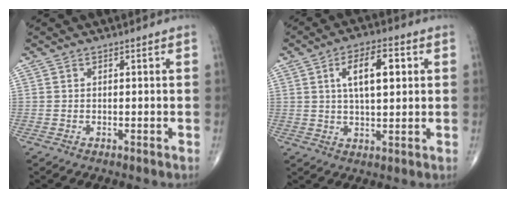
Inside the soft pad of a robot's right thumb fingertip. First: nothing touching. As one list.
[{"total": 9.6, "force": [2.6, 4.1, 8.2], "torque": [-0.122, 0.002, 0.041]}]